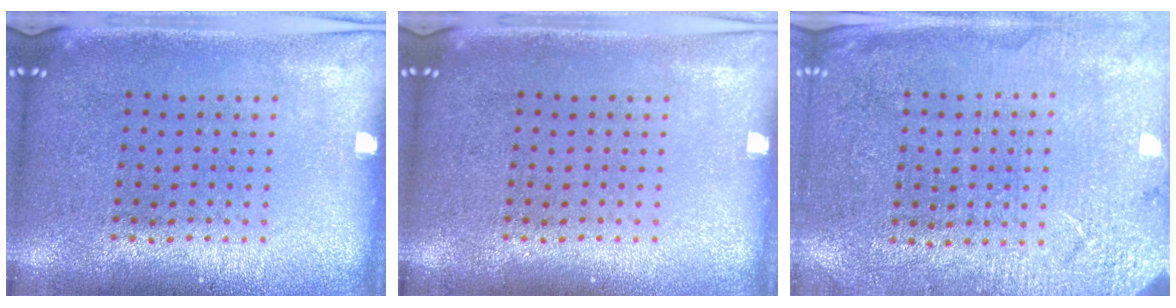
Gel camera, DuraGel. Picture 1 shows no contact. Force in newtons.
{"total": 0.0}
{"total": 2.7, "press": 2.7, "slide": 0.1}